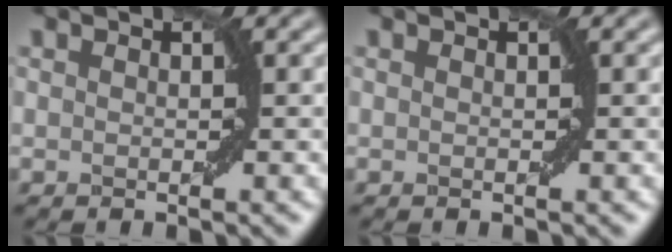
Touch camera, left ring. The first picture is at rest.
{"total": 0.0}